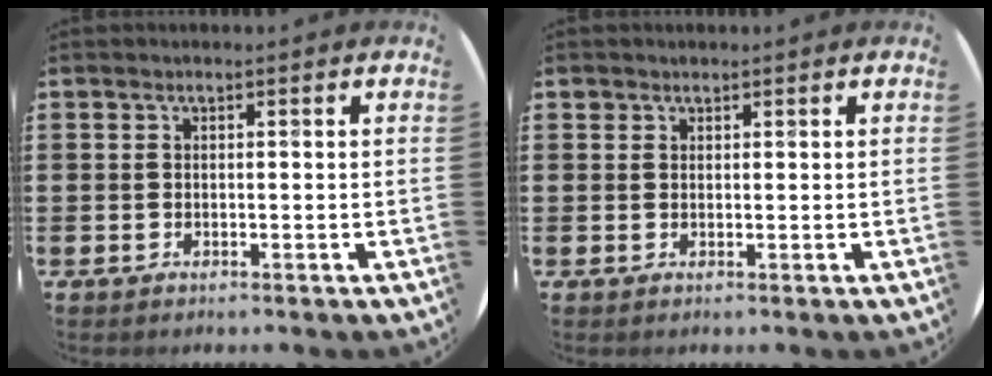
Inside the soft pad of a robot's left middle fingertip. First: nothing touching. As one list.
[{"total": 0.7, "force": [0.6, 0.3, -0.1], "torque": [0.010, 0.001, 0.010]}]